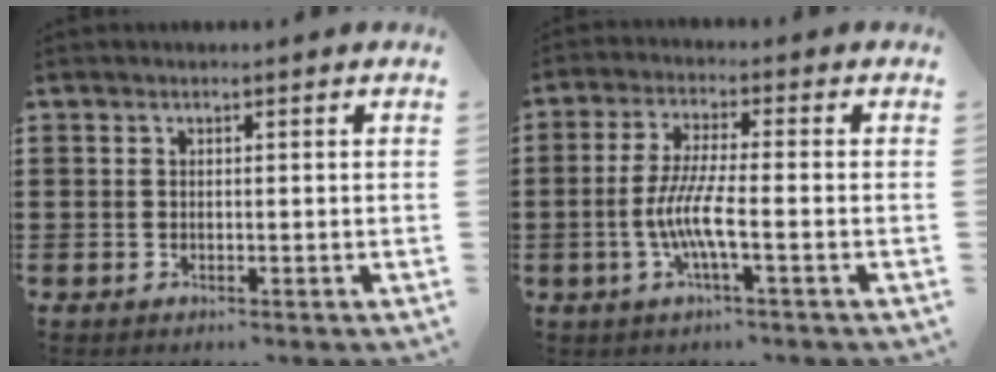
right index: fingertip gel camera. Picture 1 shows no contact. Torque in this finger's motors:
{"motor_torque": [2.14, 0.00, 0.86, 0.21]}